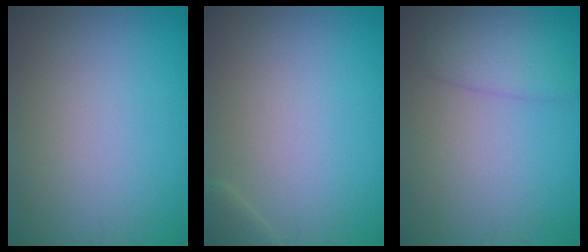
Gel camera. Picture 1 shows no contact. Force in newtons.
{"total": 1.1, "press": 1.1, "slide": 0.1}
{"total": 2.7, "press": 2.7, "slide": 0.2}